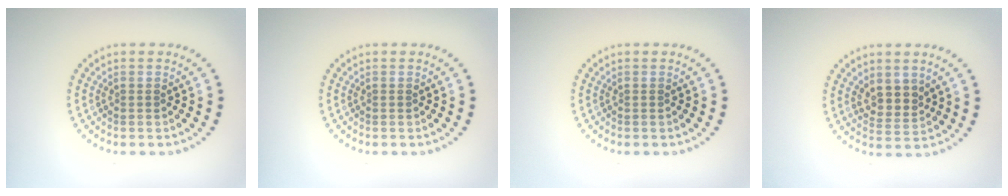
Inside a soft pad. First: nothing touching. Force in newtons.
{"total": 0.0}
{"total": 0.0}
{"total": 2.3, "press": 1.9, "slide": 1.2}